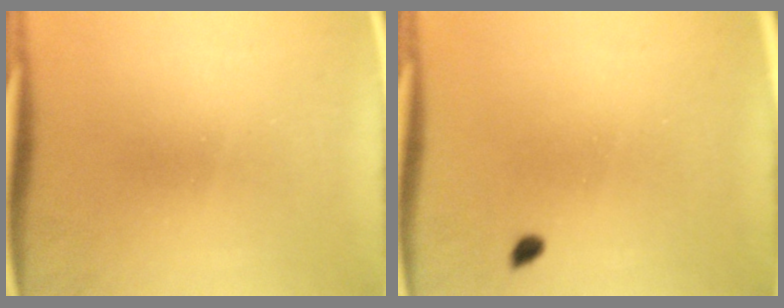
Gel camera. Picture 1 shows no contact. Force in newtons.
{"total": 0.9}